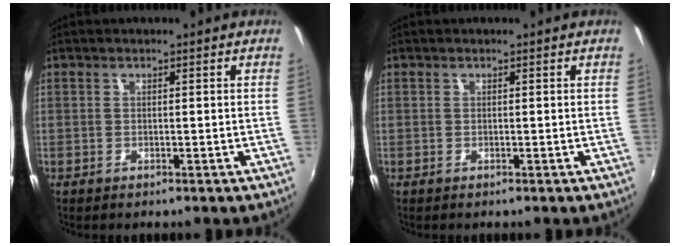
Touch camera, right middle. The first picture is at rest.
{"total": 0.0}